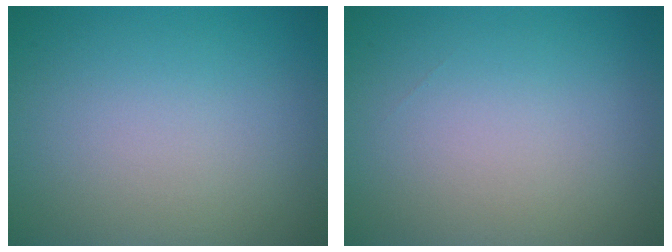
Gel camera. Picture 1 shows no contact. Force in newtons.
{"total": 0.0}